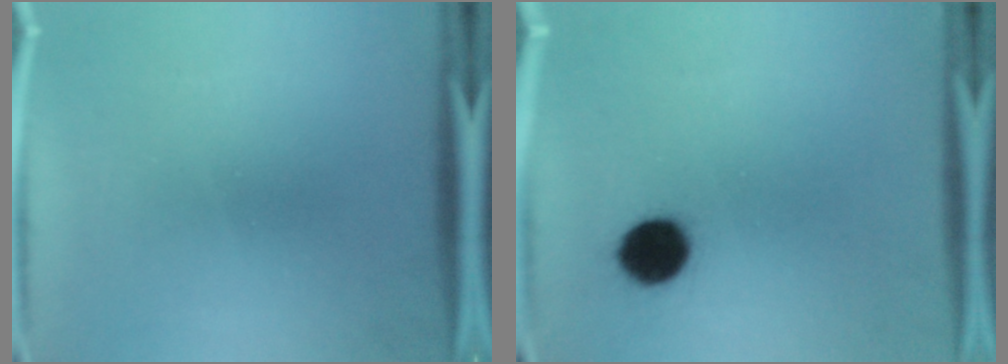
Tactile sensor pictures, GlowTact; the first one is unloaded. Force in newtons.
{"total": 8.0}